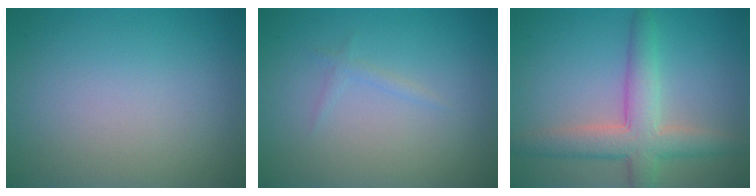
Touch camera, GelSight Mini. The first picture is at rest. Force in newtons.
{"total": 0.7, "press": 0.7, "slide": 0.1}
{"total": 5.2, "press": 5.2, "slide": 0.3}